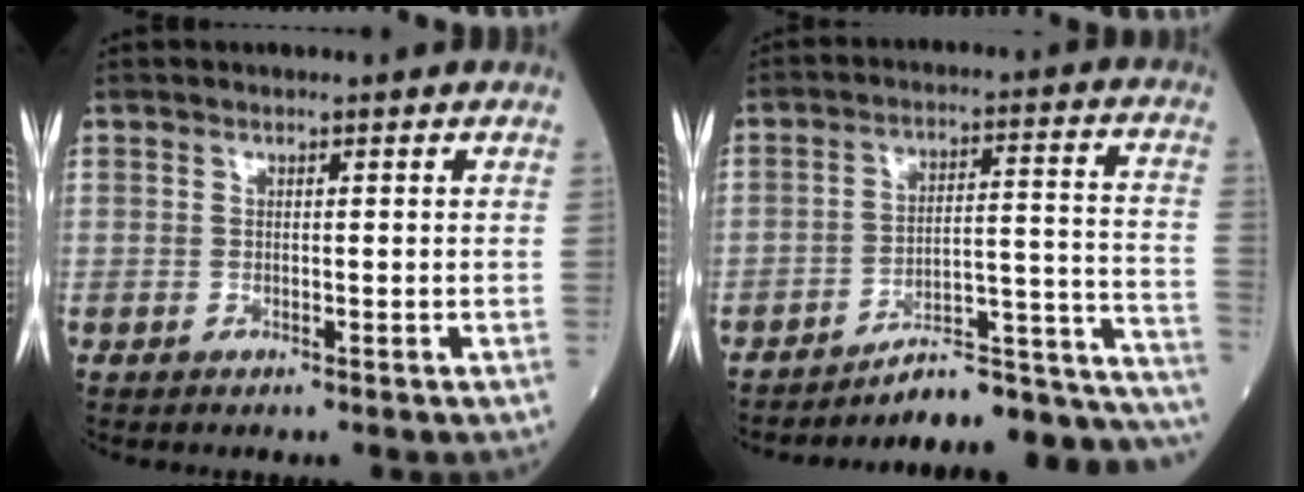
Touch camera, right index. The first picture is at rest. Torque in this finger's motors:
{"motor_torque": [0.97, -1.17, 0.64, 0.07]}